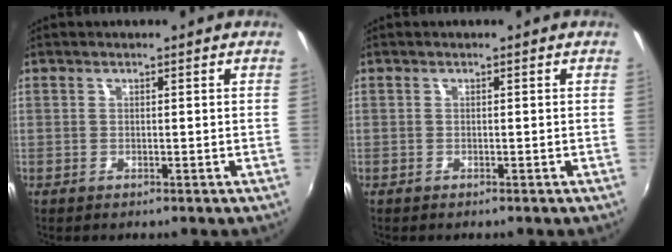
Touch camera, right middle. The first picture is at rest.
{"total": 0.0}